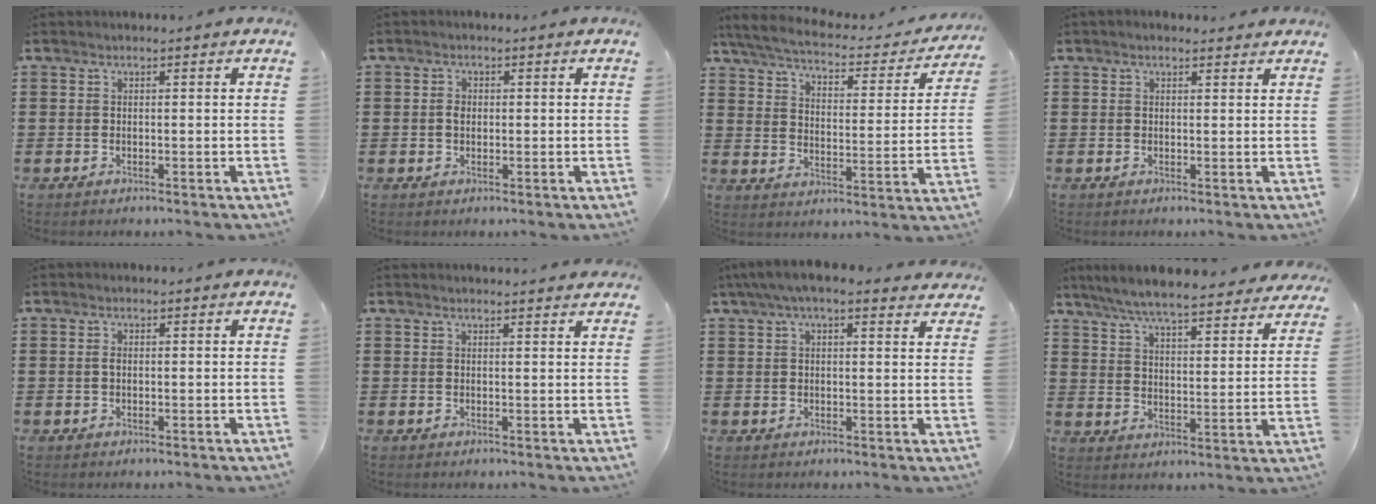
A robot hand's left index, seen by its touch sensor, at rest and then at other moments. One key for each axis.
{"total": 1.6, "fx": 0.0, "fy": 1.1, "fz": 1.1, "tx": -0.024, "ty": 0.007, "tz": -0.001}
{"total": 4.6, "fx": 4.1, "fy": 0.4, "fz": 1.9, "tx": -0.061, "ty": -0.030, "tz": 0.065}
{"total": 1.1, "fx": 1.0, "fy": 0.4, "fz": 0.3, "tx": -0.009, "ty": 0.003, "tz": 0.018}
{"total": 0.9, "fx": 0.0, "fy": 0.5, "fz": 0.8, "tx": -0.017, "ty": 0.001, "tz": -0.001}
{"total": 1.4, "fx": 1.4, "fy": 0.0, "fz": 0.2, "tx": -0.007, "ty": 0.000, "tz": 0.027}
{"total": 5.2, "fx": 3.9, "fy": 1.1, "fz": 3.1, "tx": -0.071, "ty": 0.000, "tz": 0.071}
{"total": 6.9, "fx": 6.5, "fy": 0.0, "fz": 2.4, "tx": -0.076, "ty": -0.041, "tz": 0.112}